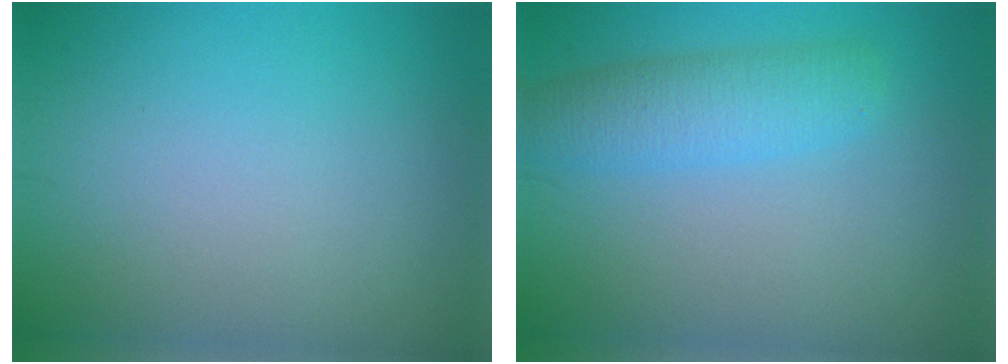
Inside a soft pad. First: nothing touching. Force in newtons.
{"total": 3.8, "press": 3.8, "slide": 0.2}